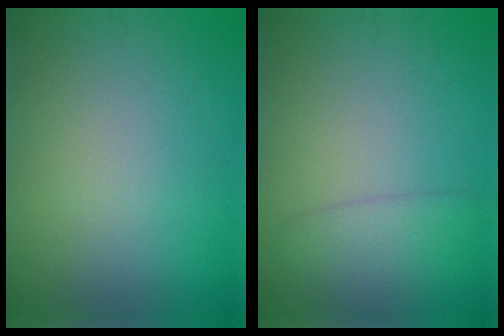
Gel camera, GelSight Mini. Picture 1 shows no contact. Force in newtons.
{"total": 2.7, "press": 2.7, "slide": 0.2}